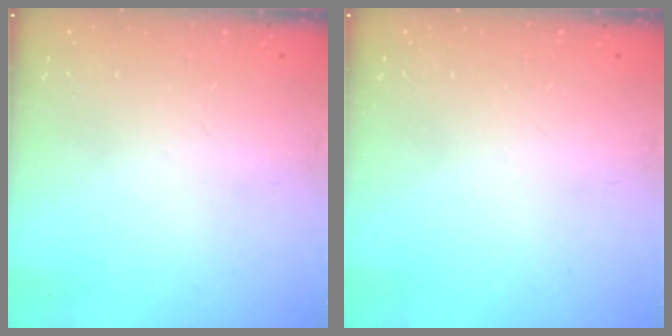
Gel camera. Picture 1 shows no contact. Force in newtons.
{"total": 0.0}